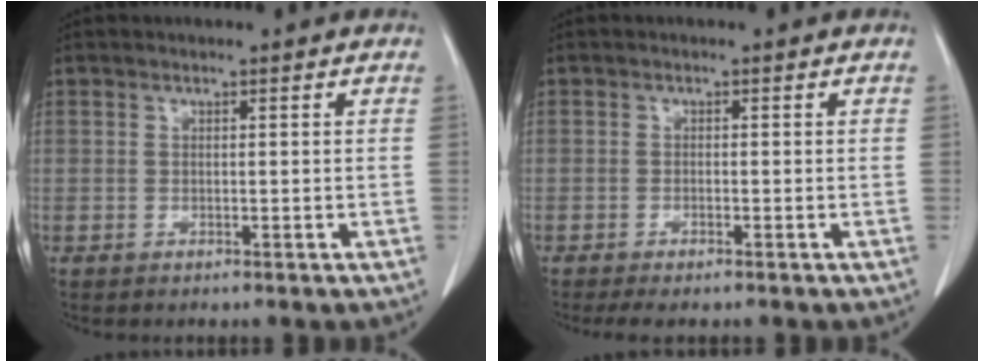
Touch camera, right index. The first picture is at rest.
{"total": 2.9, "force": [-2.2, 0.5, 1.7], "torque": [-0.024, -0.006, -0.029]}